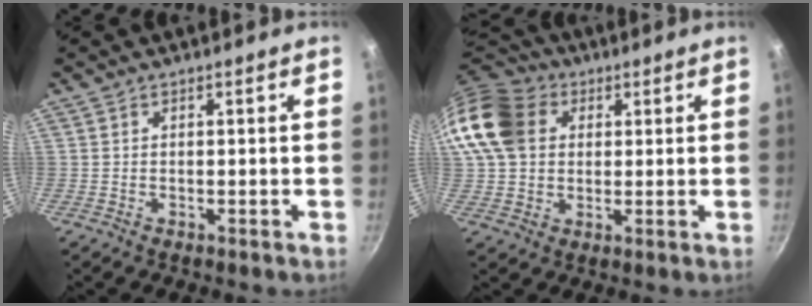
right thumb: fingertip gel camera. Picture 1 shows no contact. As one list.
[{"total": 16.4, "force": [4.7, 13.0, 8.8], "torque": [-0.176, 0.019, 0.077]}]